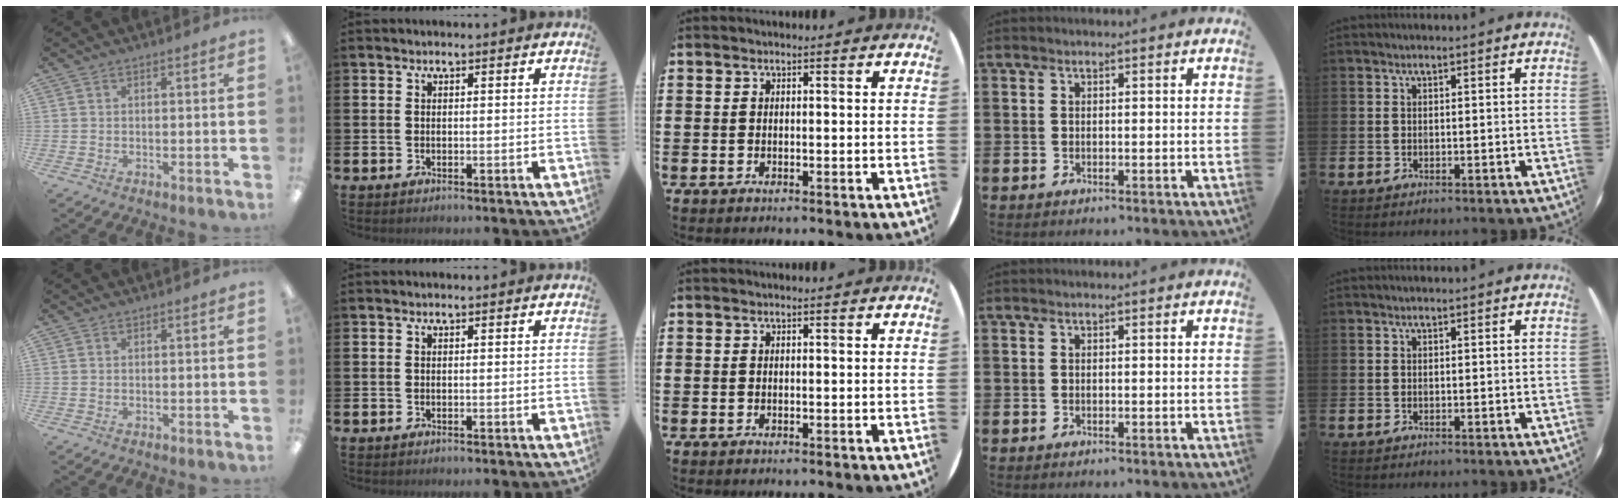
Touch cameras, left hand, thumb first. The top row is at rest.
{}